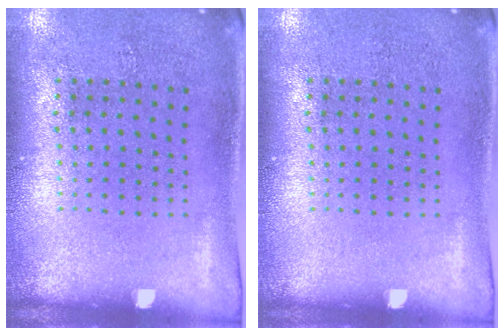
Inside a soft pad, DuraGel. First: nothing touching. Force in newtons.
{"total": 0.0}